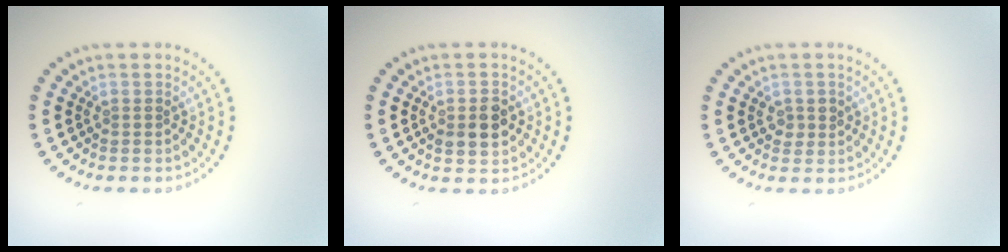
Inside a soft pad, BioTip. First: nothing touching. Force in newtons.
{"total": 2.9, "press": 2.9, "slide": 0.3}
{"total": 1.4, "press": 1.4, "slide": 0.4}